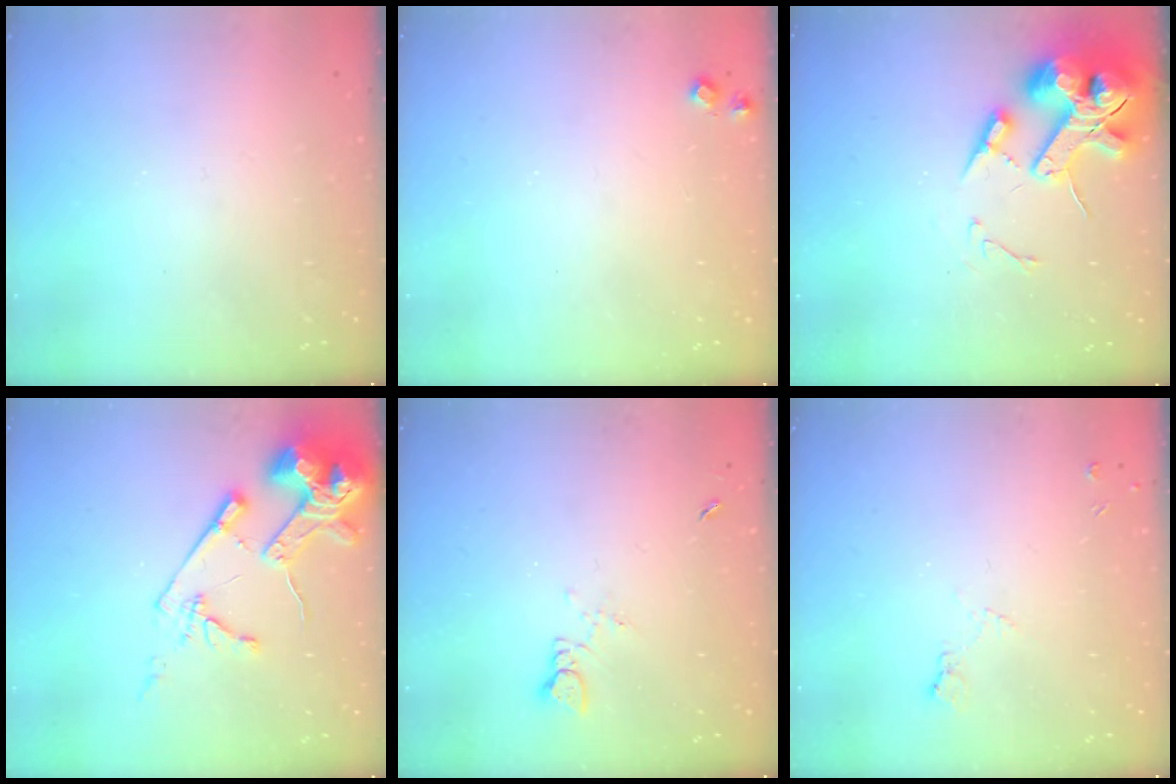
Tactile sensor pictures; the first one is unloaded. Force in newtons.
{"total": 5.7, "press": 5.7, "slide": 0.8}
{"total": 15.9, "press": 15.7, "slide": 2.4}
{"total": 15.4, "press": 15.3, "slide": 1.8}
{"total": 1.3, "press": 1.3, "slide": 0.2}
{"total": 5.0, "press": 5.0, "slide": 0.6}